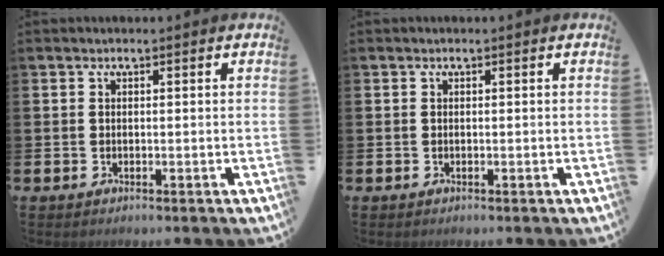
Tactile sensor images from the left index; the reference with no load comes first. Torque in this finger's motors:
{"motor_torque": [-0.02, 0.00, 0.00, 0.01]}